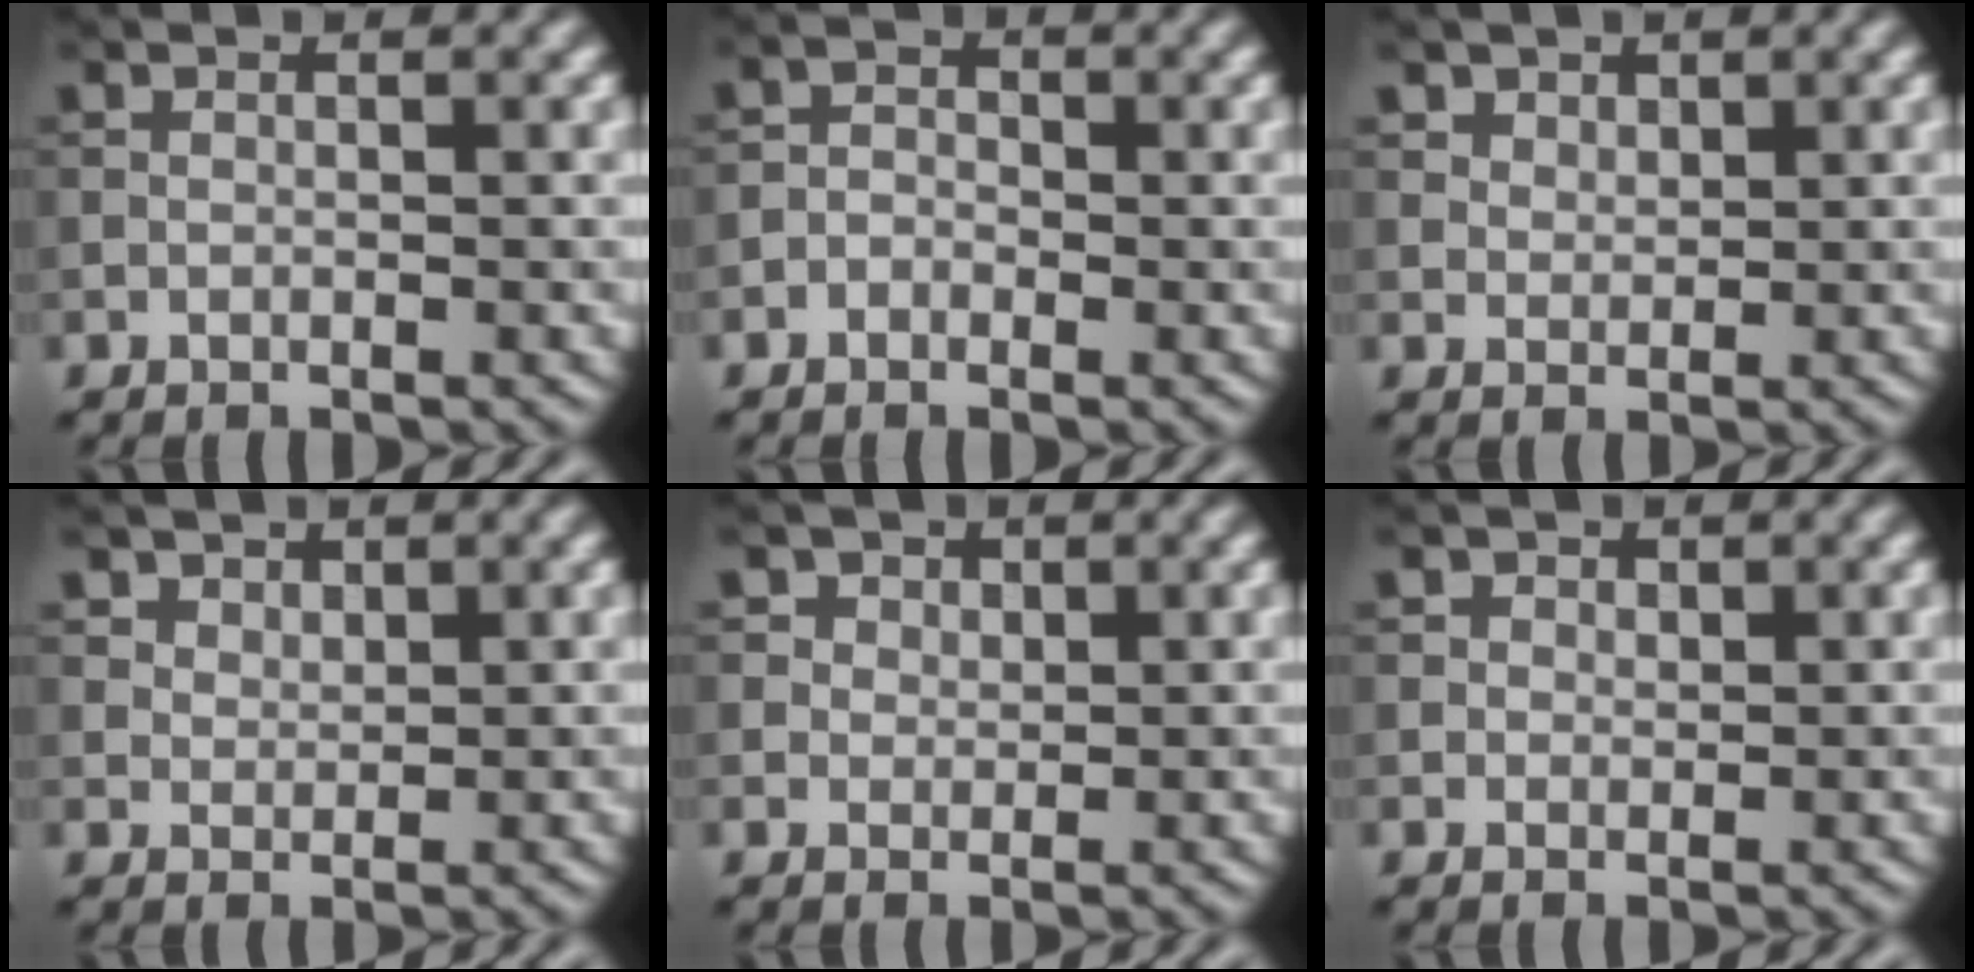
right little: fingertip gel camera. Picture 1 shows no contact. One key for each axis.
{"total": 1.3, "fx": -0.7, "fy": 1.0, "fz": 0.4, "tx": 0.003, "ty": 0.003, "tz": -0.023}
{"total": 3.0, "fx": 2.1, "fy": 1.9, "fz": 1.0, "tx": -0.034, "ty": -0.007, "tz": 0.045}
{"total": 3.5, "fx": 2.3, "fy": 2.2, "fz": 1.3, "tx": -0.041, "ty": -0.007, "tz": 0.049}
{"total": 4.5, "fx": 2.5, "fy": 3.2, "fz": 1.8, "tx": -0.043, "ty": 0.001, "tz": 0.032}
{"total": 1.8, "fx": 1.0, "fy": 1.4, "fz": 0.6, "tx": -0.011, "ty": -0.005, "tz": 0.014}